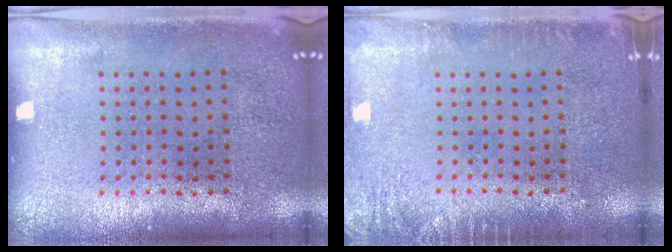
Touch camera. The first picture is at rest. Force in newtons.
{"total": 2.0, "press": 1.9, "slide": 0.2}